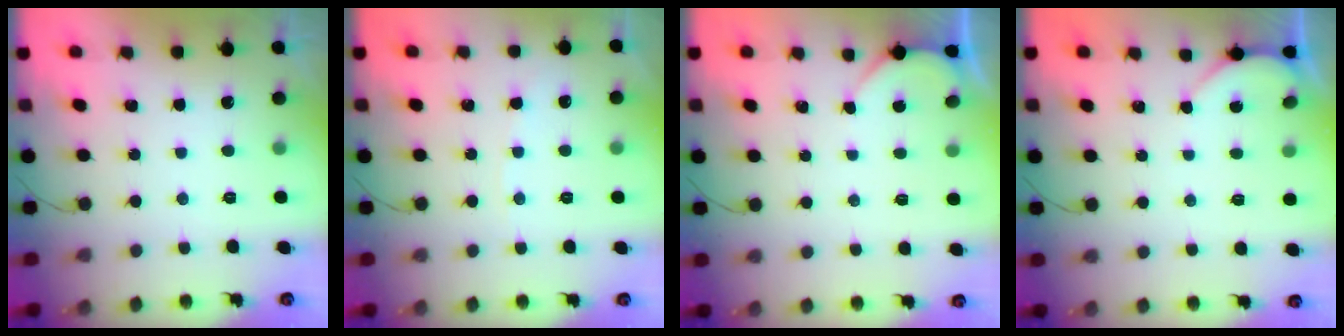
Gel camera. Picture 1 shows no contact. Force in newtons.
{"total": 3.3, "press": 3.3, "slide": 0.3}
{"total": 1.8, "press": 1.8, "slide": 0.2}
{"total": 2.5, "press": 2.4, "slide": 0.3}